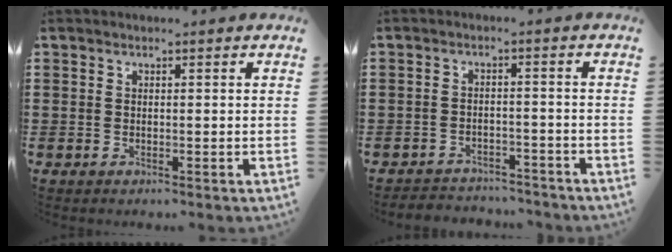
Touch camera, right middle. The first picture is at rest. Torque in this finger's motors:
{"motor_torque": [2.14, 0.00, 0.15, 0.04]}